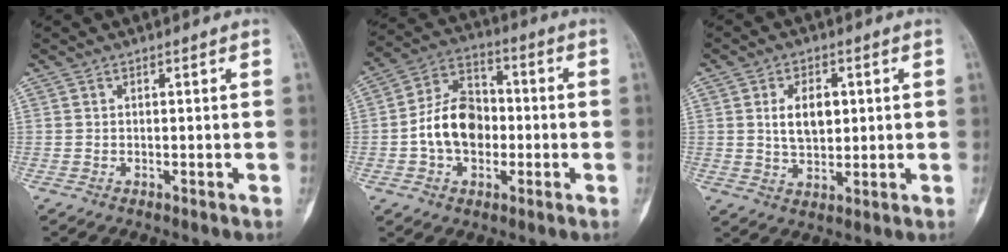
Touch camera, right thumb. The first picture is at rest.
{"total": 12.5, "force": [-1.5, 9.0, 8.5], "torque": [-0.126, 0.034, -0.034]}
{"total": 7.1, "force": [1.5, 4.4, 5.4], "torque": [-0.072, -0.007, 0.026]}